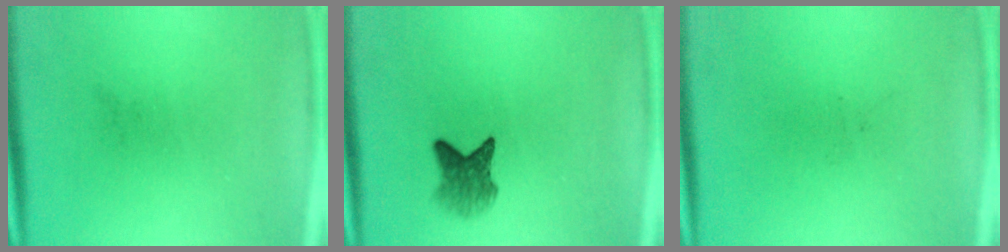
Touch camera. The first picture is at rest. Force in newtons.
{"total": 3.7}
{"total": 0.0}